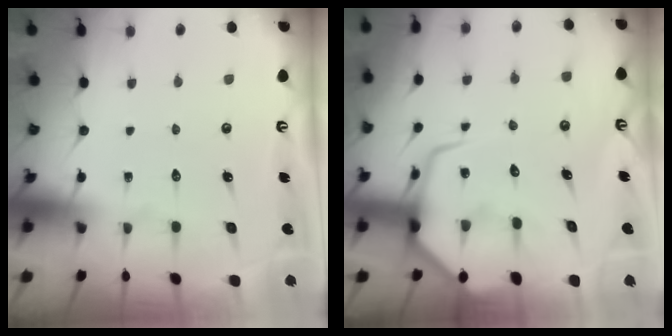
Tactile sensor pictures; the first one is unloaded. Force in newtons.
{"total": 10.9, "press": 10.8, "slide": 1.1}